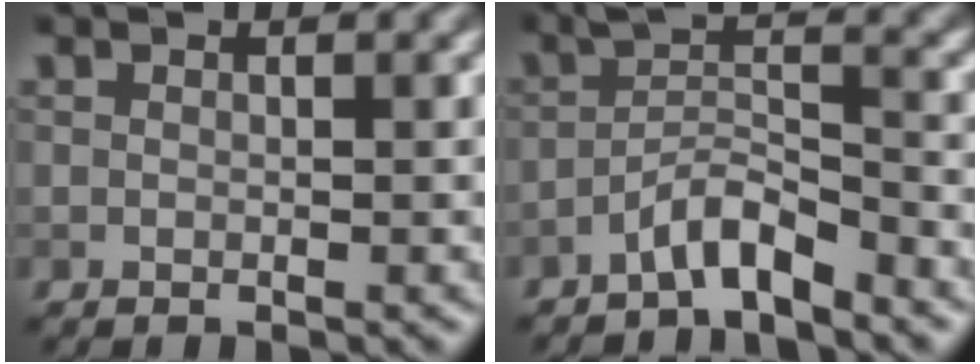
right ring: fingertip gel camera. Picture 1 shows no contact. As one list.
[{"total": 3.6, "force": [-2.7, 0.5, 2.2], "torque": [-0.037, 0.014, -0.057]}]